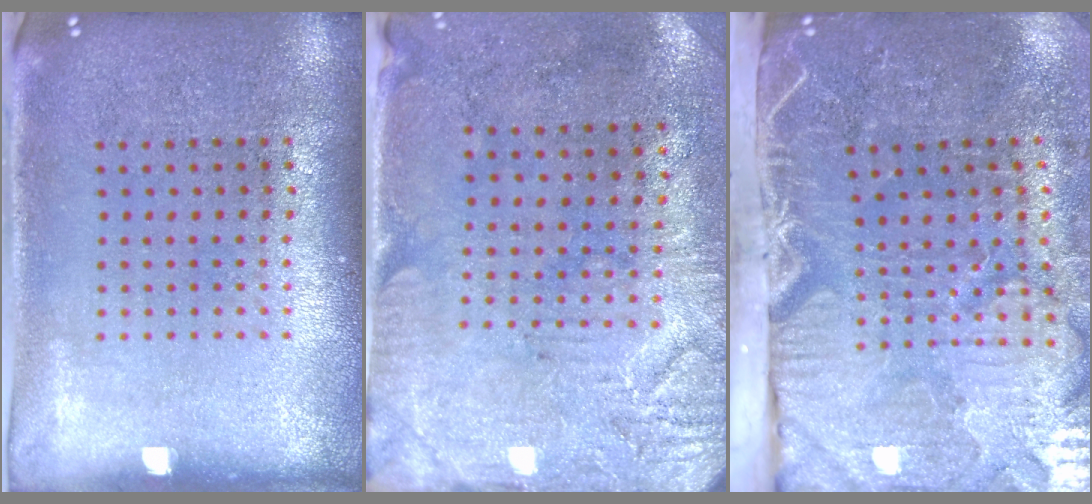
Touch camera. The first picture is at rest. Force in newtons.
{"total": 3.2, "press": 2.6, "slide": 1.9}
{"total": 5.4, "press": 4.4, "slide": 3.1}